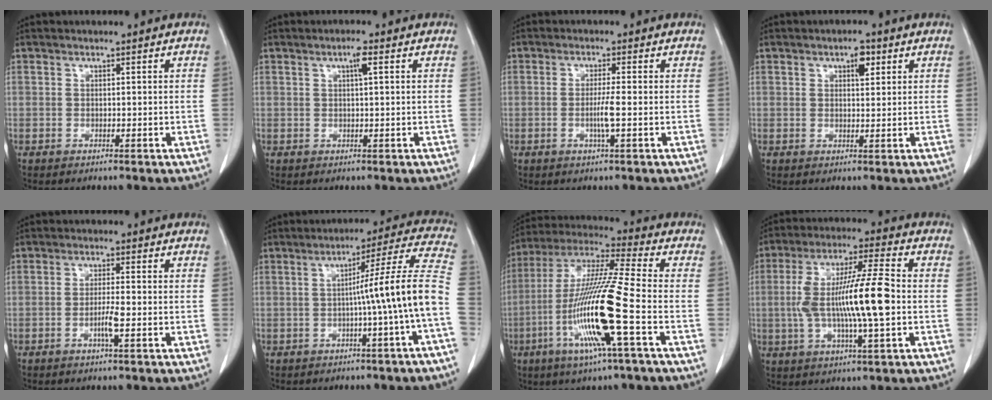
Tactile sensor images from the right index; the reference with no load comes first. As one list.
[{"total": 2.0, "force": [0.8, 0.1, 1.8], "torque": [-0.033, 0.002, 0.011]}, {"total": 3.3, "force": [-0.6, -0.4, 3.2], "torque": [-0.063, -0.006, -0.013]}, {"total": 2.8, "force": [1.4, 1.2, 2.2], "torque": [-0.033, 0.003, 0.022]}, {"total": 3.1, "force": [-1.0, -0.1, 2.9], "torque": [-0.056, -0.004, -0.021]}, {"total": 11.7, "force": [-2.2, -2.4, 11.2], "torque": [-0.146, 0.019, -0.034]}, {"total": 17.5, "force": [-5.3, -0.6, 16.6], "torque": [-0.338, -0.016, -0.111]}, {"total": 14.3, "force": [-1.0, 1.3, 14.2], "torque": [-0.271, 0.008, -0.019]}]